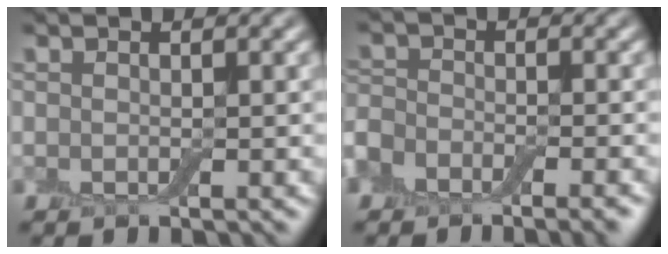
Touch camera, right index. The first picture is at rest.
{"total": 6.1, "force": [-4.5, 3.2, 2.6], "torque": [-0.028, -0.006, -0.074]}